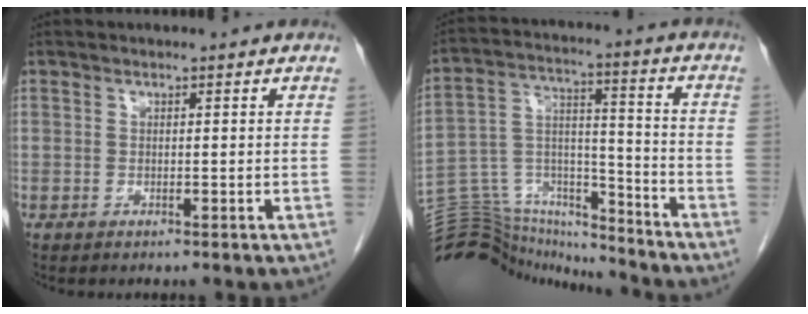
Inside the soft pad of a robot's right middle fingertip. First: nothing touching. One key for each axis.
{"total": 22.0, "fx": -21.2, "fy": 4.2, "fz": 4.2, "tx": -0.116, "ty": 0.034, "tz": -0.338}